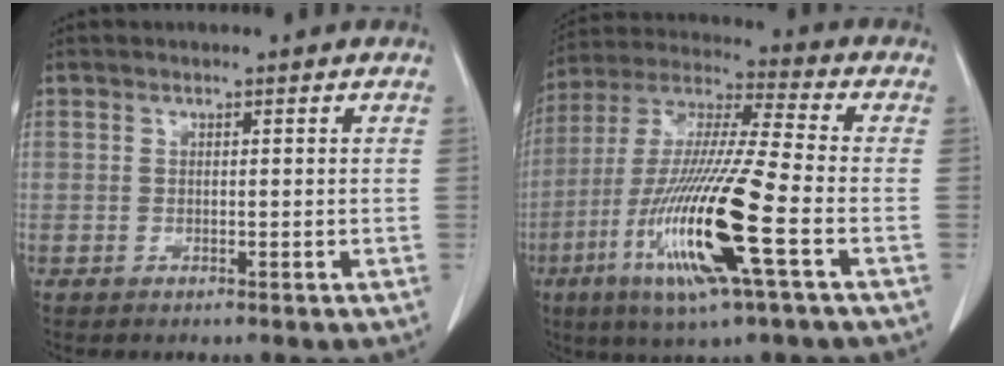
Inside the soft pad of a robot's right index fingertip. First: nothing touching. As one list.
[{"total": 18.8, "force": [-6.4, 0.6, 17.7], "torque": [-0.372, -0.026, -0.124]}]